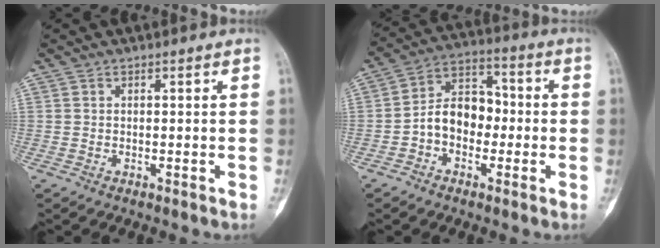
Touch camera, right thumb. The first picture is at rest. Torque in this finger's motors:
{"motor_torque": [0.26, 0.19, 0.51, -0.52, 0.04]}